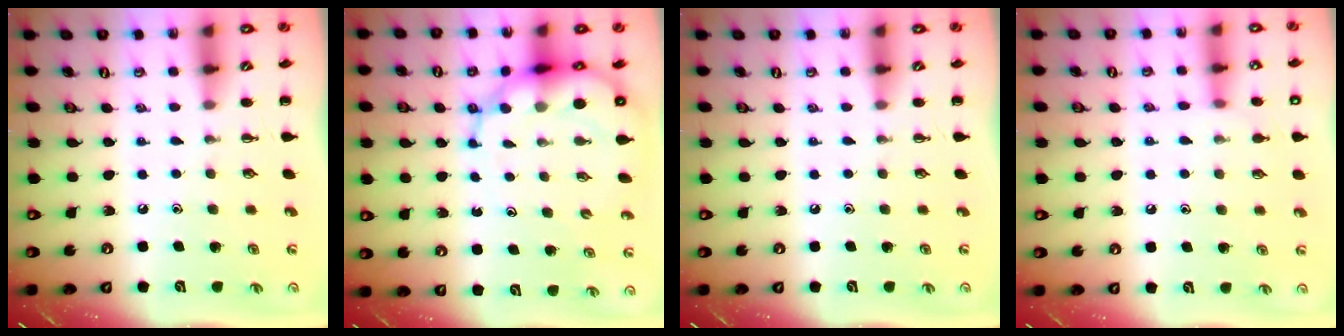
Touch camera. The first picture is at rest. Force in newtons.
{"total": 10.7, "press": 10.3, "slide": 2.8}
{"total": 0.0}
{"total": 7.8, "press": 7.5, "slide": 2.1}